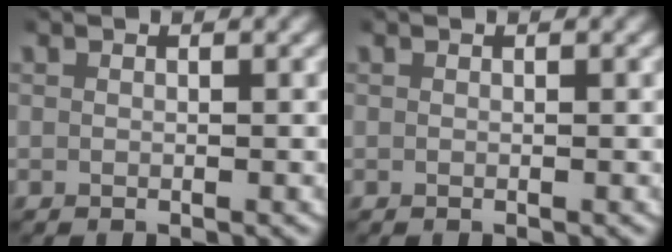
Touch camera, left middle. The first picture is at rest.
{"total": 0.0}